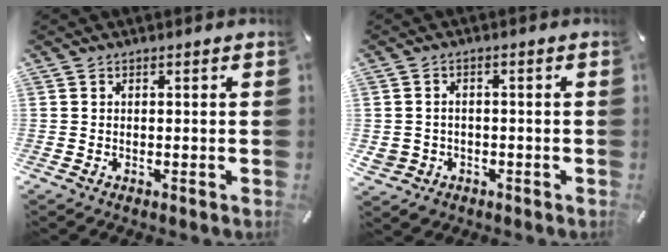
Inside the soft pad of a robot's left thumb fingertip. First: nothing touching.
{"total": 3.6, "force": [-1.6, 3.2, 0.7], "torque": [-0.026, 0.002, -0.034]}